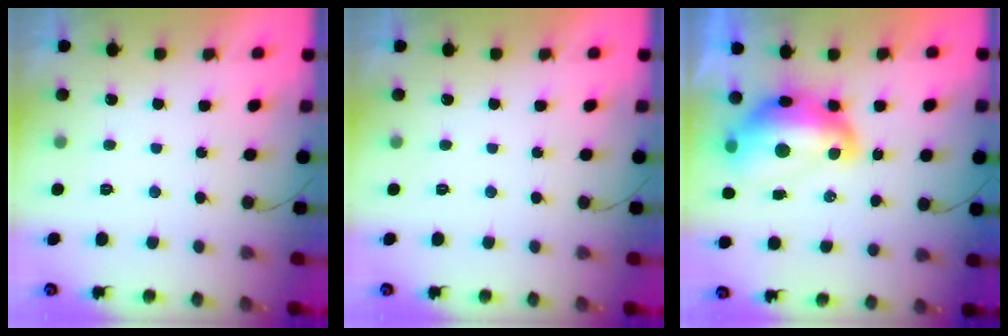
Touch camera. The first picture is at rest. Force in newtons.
{"total": 0.0}
{"total": 15.1, "press": 15.0, "slide": 1.1}